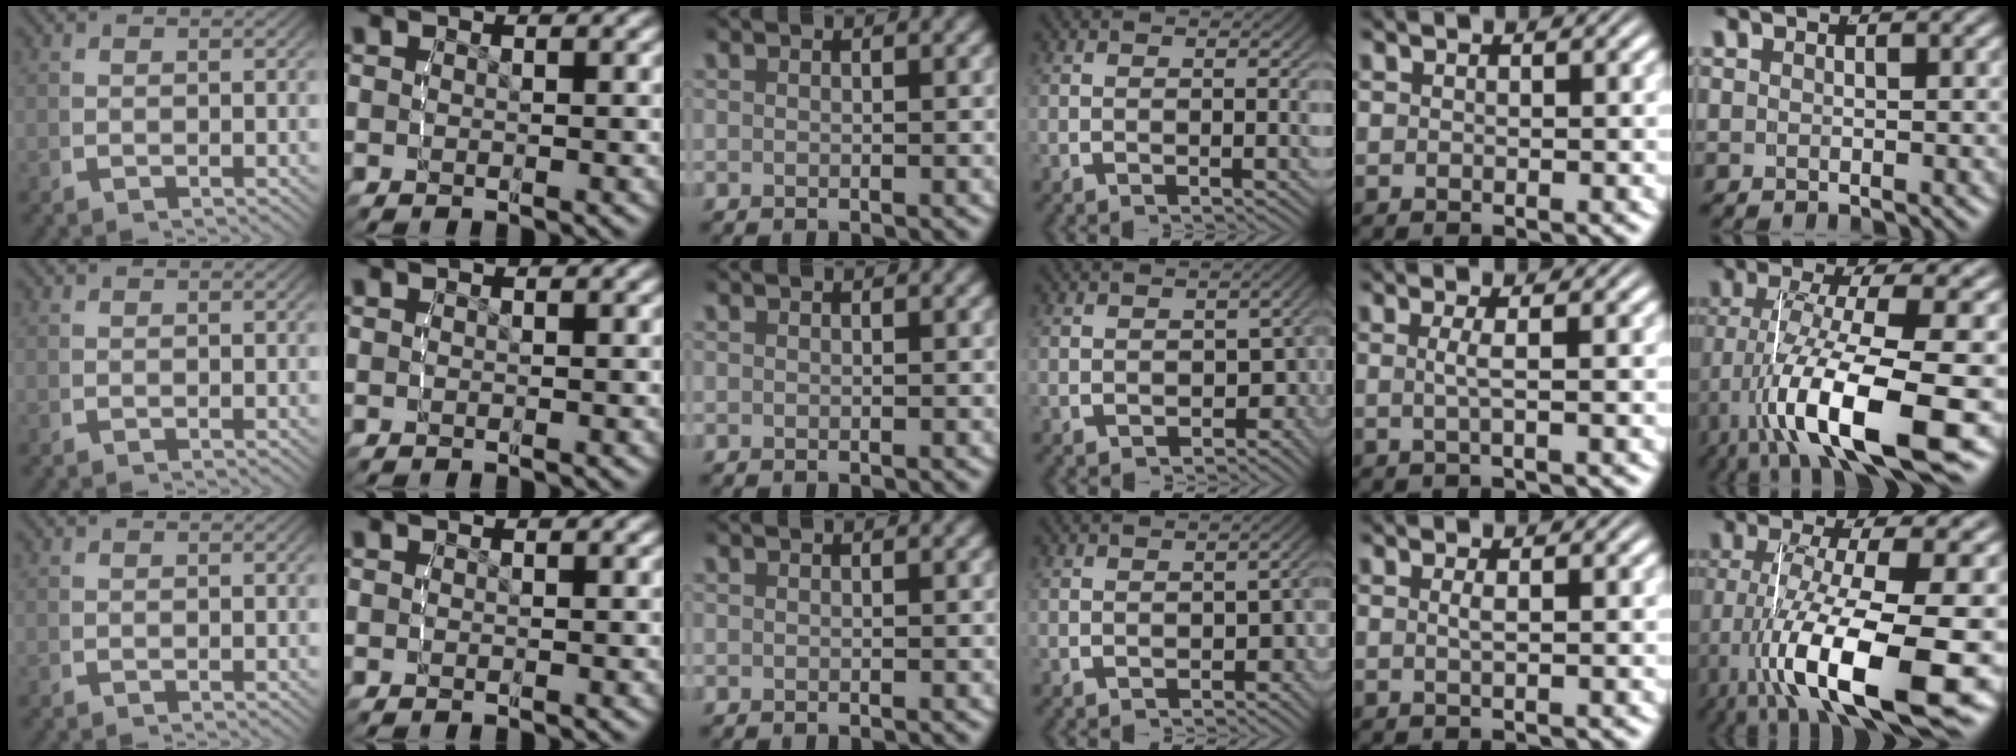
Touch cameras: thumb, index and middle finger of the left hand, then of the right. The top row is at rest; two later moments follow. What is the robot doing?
{"motion": "lift_and_place", "object": "condiment"}